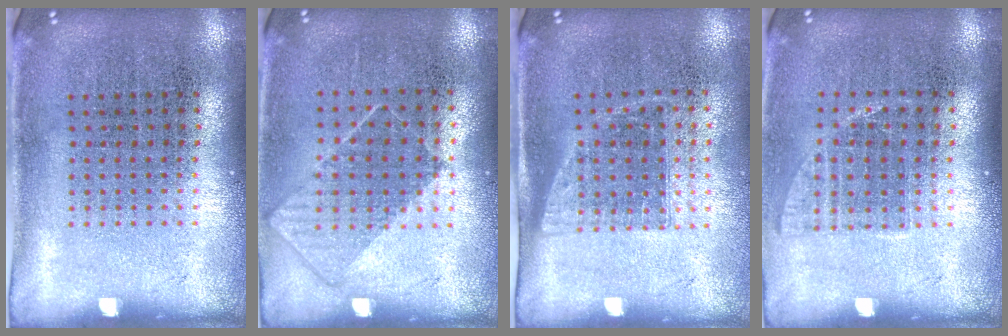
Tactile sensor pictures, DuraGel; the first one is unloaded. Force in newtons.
{"total": 0.8, "press": 0.7, "slide": 0.5}
{"total": 1.1, "press": 0.9, "slide": 0.6}
{"total": 1.0, "press": 0.8, "slide": 0.5}